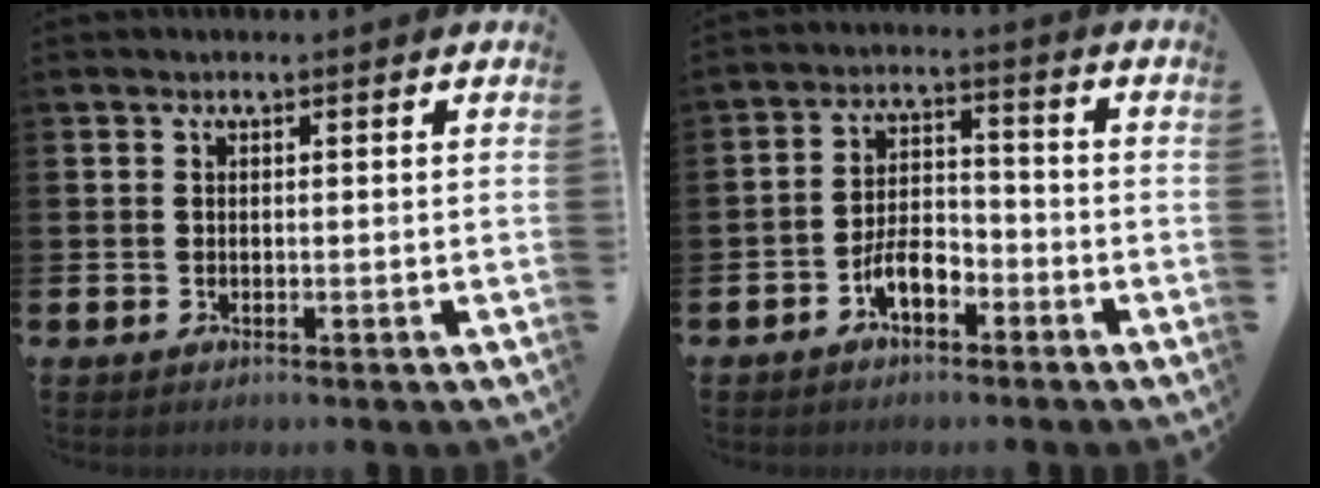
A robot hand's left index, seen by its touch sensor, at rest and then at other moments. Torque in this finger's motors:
{"motor_torque": [0.60, 0.16, 0.40, 0.14]}